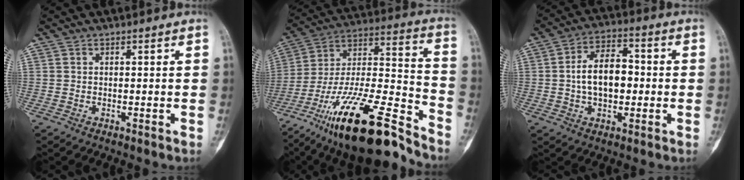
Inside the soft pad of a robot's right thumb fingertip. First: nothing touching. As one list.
[{"total": 26.2, "force": [-18.3, 6.7, 17.5], "torque": [-0.294, 0.079, -0.317]}, {"total": 10.6, "force": [-0.2, 6.3, 8.5], "torque": [-0.124, 0.022, -0.009]}]